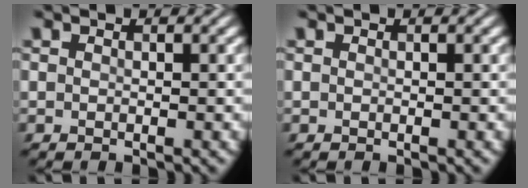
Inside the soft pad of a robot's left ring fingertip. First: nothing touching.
{"total": 0.0}